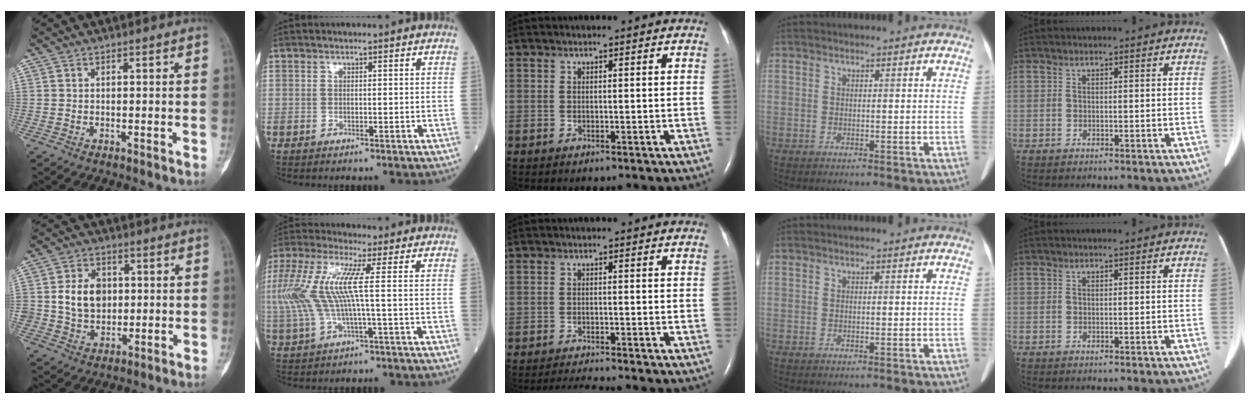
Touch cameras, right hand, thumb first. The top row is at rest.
{"thumb": {"total": 9.7, "force": [1.1, 7.7, 5.9], "torque": [-0.070, -0.001, 0.023]}, "index": {"total": 12.0, "force": [1.0, 1.8, 11.8], "torque": [-0.279, 0.021, 0.016]}, "middle": {"total": 3.0, "force": [-2.7, -1.2, 0.3], "torque": [-0.019, -0.020, -0.049]}}